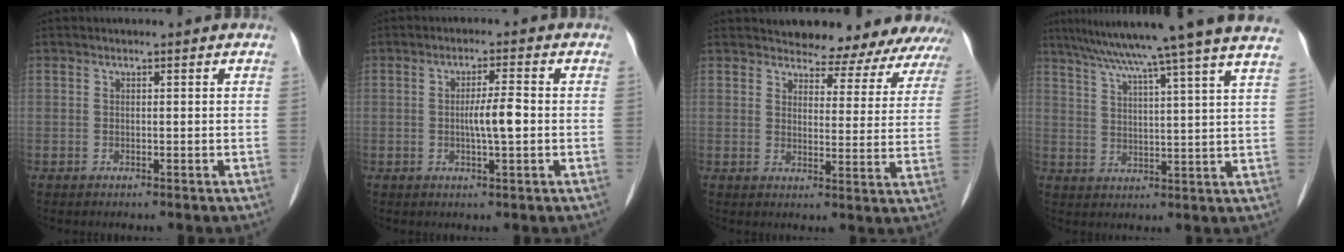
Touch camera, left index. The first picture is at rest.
{"total": 4.2, "force": [-0.4, 0.3, 4.2], "torque": [-0.076, -0.002, -0.007]}
{"total": 15.1, "force": [14.4, 3.6, 2.7], "torque": [0.000, -0.033, 0.144]}
{"total": 22.1, "force": [18.5, -2.0, 11.9], "torque": [-0.203, -0.012, 0.247]}